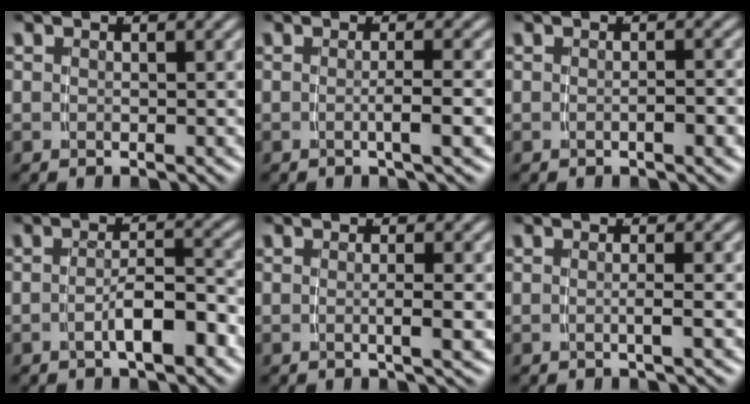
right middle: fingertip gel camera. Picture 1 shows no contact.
{"total": 1.7, "force": [-0.7, -0.7, 1.3], "torque": [-0.018, -0.001, -0.011]}
{"total": 1.1, "force": [-0.8, 0.0, 0.7], "torque": [-0.008, 0.003, -0.016]}
{"total": 3.4, "force": [-2.4, 0.4, 2.4], "torque": [-0.028, -0.002, -0.038]}
{"total": 1.5, "force": [-0.3, -0.6, 1.3], "torque": [-0.019, -0.004, -0.004]}
{"total": 1.0, "force": [-0.4, -0.7, 0.6], "torque": [-0.010, -0.002, -0.006]}